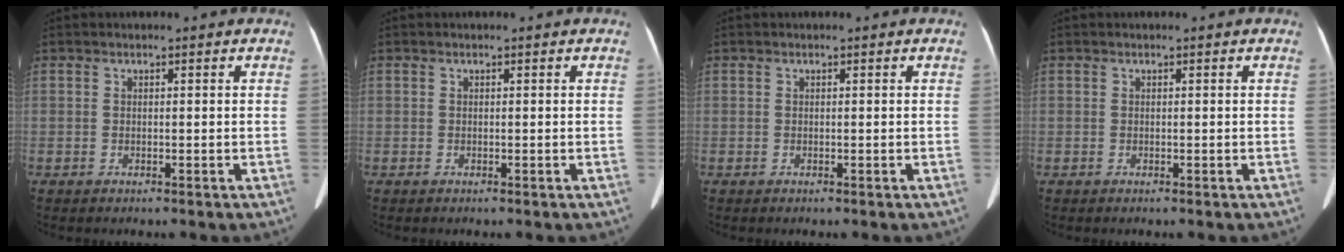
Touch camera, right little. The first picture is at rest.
{"total": 0.0}
{"total": 0.0}
{"total": 0.0}